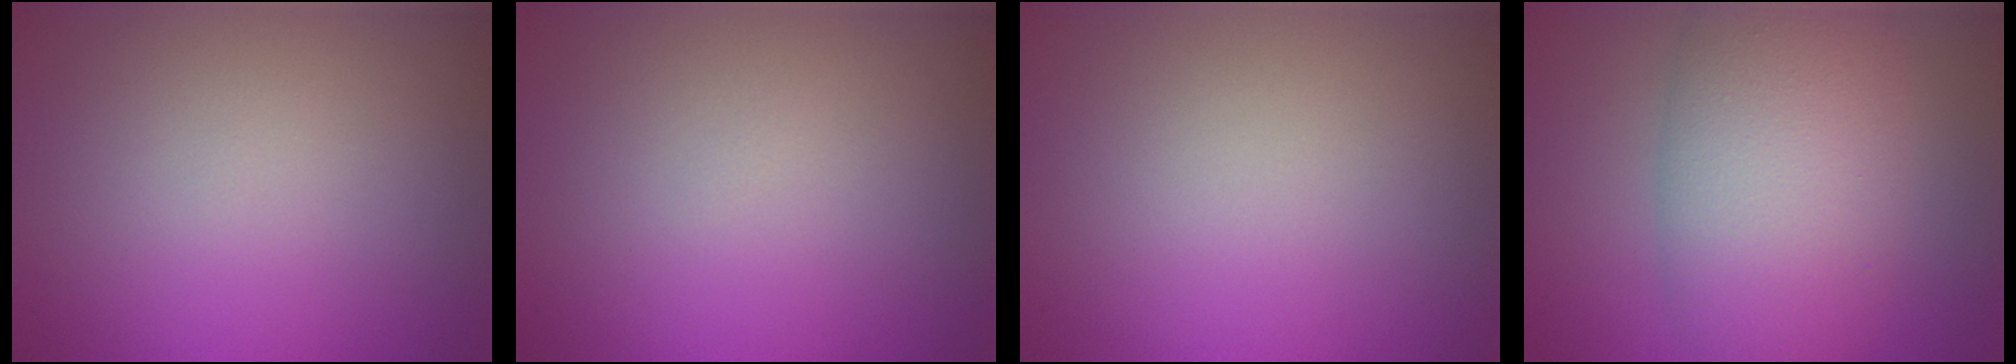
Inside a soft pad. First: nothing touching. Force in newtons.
{"total": 0.0}
{"total": 0.0}
{"total": 9.3, "press": 9.3, "slide": 0.3}